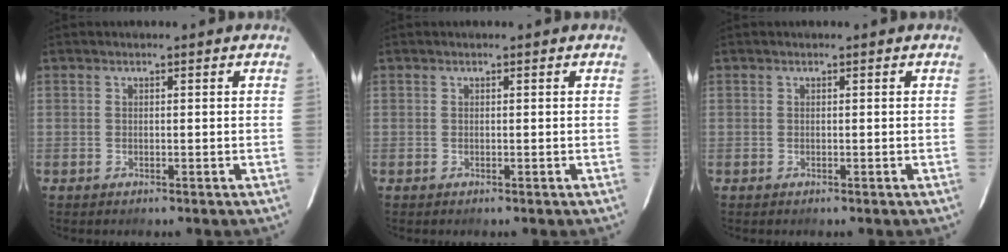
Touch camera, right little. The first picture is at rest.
{"total": 0.0}
{"total": 0.0}